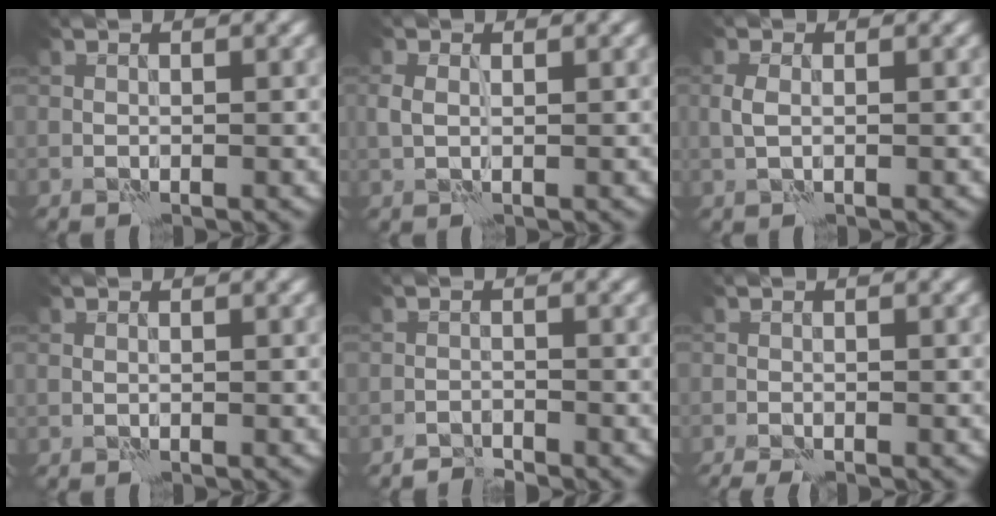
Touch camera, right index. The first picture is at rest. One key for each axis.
{"total": 0.9, "fx": 0.2, "fy": 0.6, "fz": 0.7, "tx": -0.020, "ty": 0.004, "tz": 0.006}
{"total": 1.3, "fx": 0.0, "fy": 0.6, "fz": 1.1, "tx": -0.028, "ty": 0.003, "tz": -0.002}
{"total": 0.0}
{"total": 1.6, "fx": -1.6, "fy": -0.1, "fz": 0.0, "tx": 0.001, "ty": 0.006, "tz": -0.033}
{"total": 2.1, "fx": -1.6, "fy": 0.3, "fz": 1.3, "tx": -0.033, "ty": -0.001, "tz": -0.032}